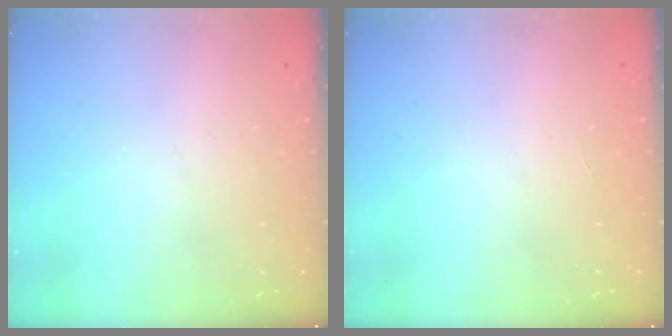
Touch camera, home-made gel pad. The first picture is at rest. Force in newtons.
{"total": 0.0}